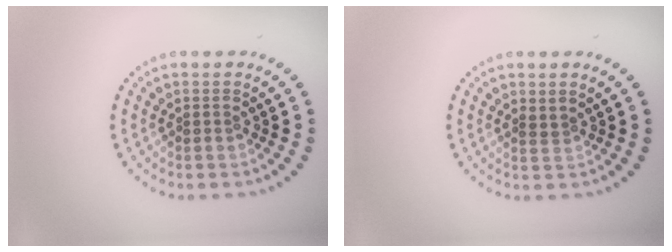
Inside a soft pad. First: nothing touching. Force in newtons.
{"total": 0.6, "press": 0.4, "slide": 0.5}